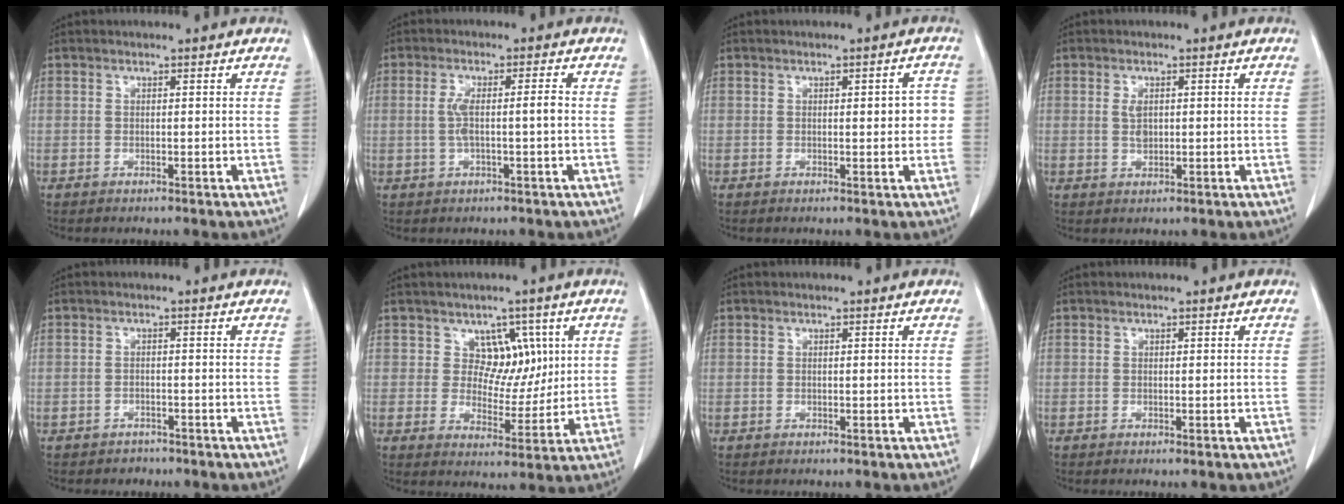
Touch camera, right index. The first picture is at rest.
{"total": 4.5, "force": [-0.3, 0.3, 4.4], "torque": [-0.093, 0.011, -0.002]}
{"total": 3.3, "force": [0.1, 1.2, 3.0], "torque": [-0.029, 0.006, 0.000]}
{"total": 2.2, "force": [0.3, 1.2, 1.9], "torque": [-0.036, 0.000, 0.007]}
{"total": 1.9, "force": [-1.6, 1.1, 0.0], "torque": [-0.013, 0.001, -0.024]}
{"total": 6.1, "force": [2.5, 4.8, 2.9], "torque": [-0.026, 0.008, 0.042]}
{"total": 0.0}
{"total": 0.0}